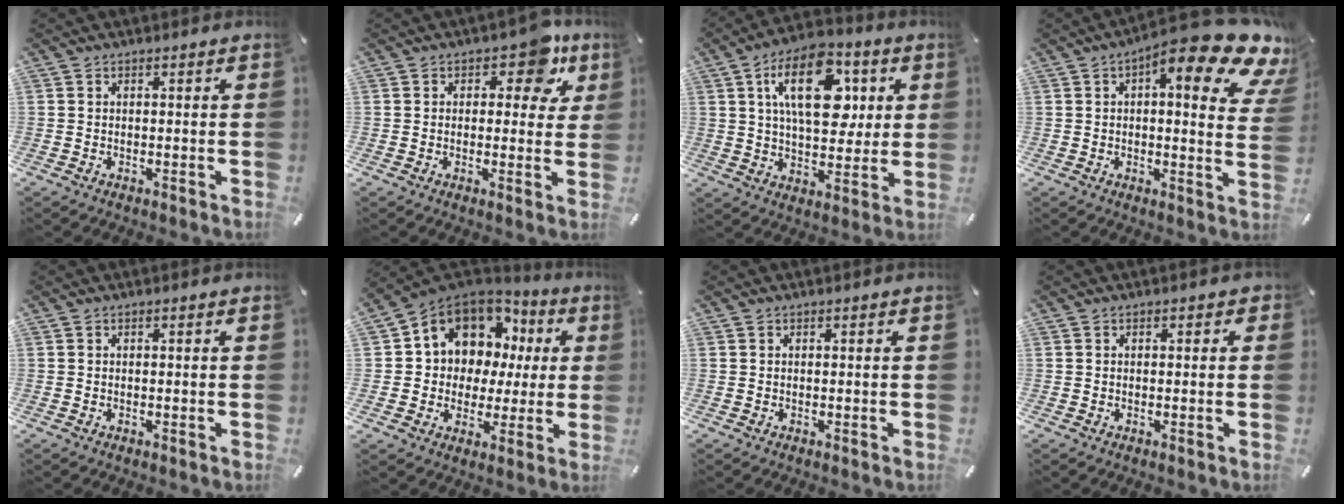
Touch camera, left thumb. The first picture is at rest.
{"total": 8.4, "force": [4.2, 4.9, 5.4], "torque": [-0.048, -0.023, 0.063]}
{"total": 18.4, "force": [6.0, 10.4, 13.9], "torque": [-0.217, 0.001, 0.097]}
{"total": 17.6, "force": [9.5, 4.8, 14.0], "torque": [-0.191, -0.070, 0.145]}
{"total": 0.0}
{"total": 11.2, "force": [5.3, 9.4, 3.1], "torque": [-0.079, -0.041, 0.106]}
{"total": 0.0}
{"total": 0.7, "force": [-0.1, 0.6, 0.4], "torque": [-0.008, 0.004, -0.003]}